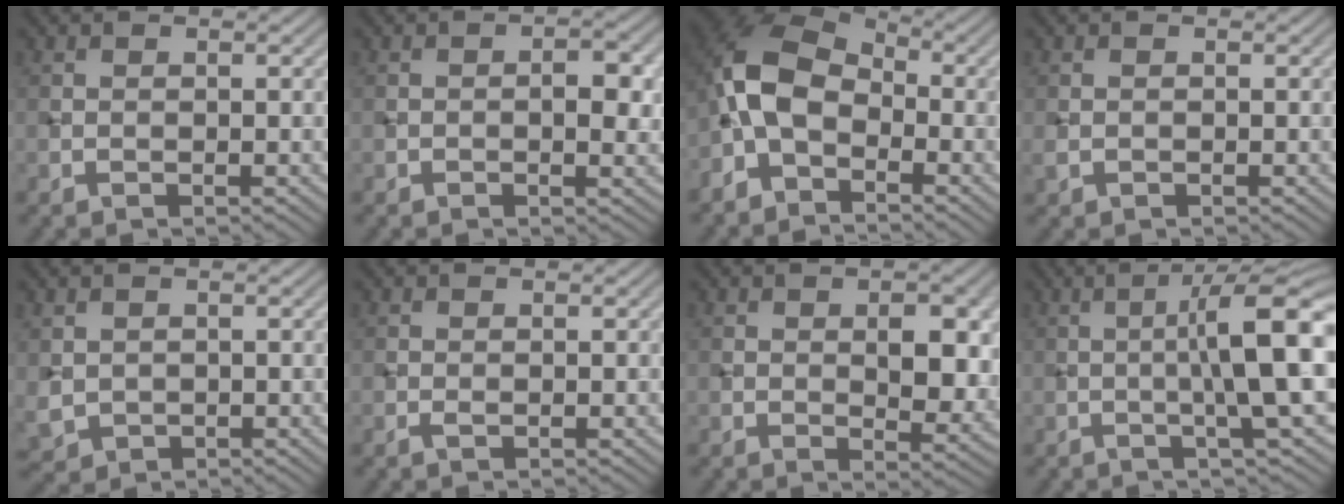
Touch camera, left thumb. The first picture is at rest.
{"total": 3.3, "force": [-0.2, 1.5, 2.9], "torque": [-0.036, 0.001, -0.005]}
{"total": 8.7, "force": [-2.9, 5.3, 6.4], "torque": [-0.146, 0.003, -0.075]}
{"total": 0.9, "force": [-0.2, 0.8, 0.5], "torque": [-0.013, -0.004, -0.005]}
{"total": 2.6, "force": [0.4, 2.3, 1.1], "torque": [-0.043, -0.012, 0.013]}
{"total": 0.6, "force": [-0.2, 0.2, 0.5], "torque": [-0.012, -0.001, -0.004]}
{"total": 6.0, "force": [0.7, 3.1, 5.1], "torque": [-0.067, -0.005, 0.015]}
{"total": 9.5, "force": [-0.1, 1.1, 9.5], "torque": [-0.140, 0.024, -0.006]}